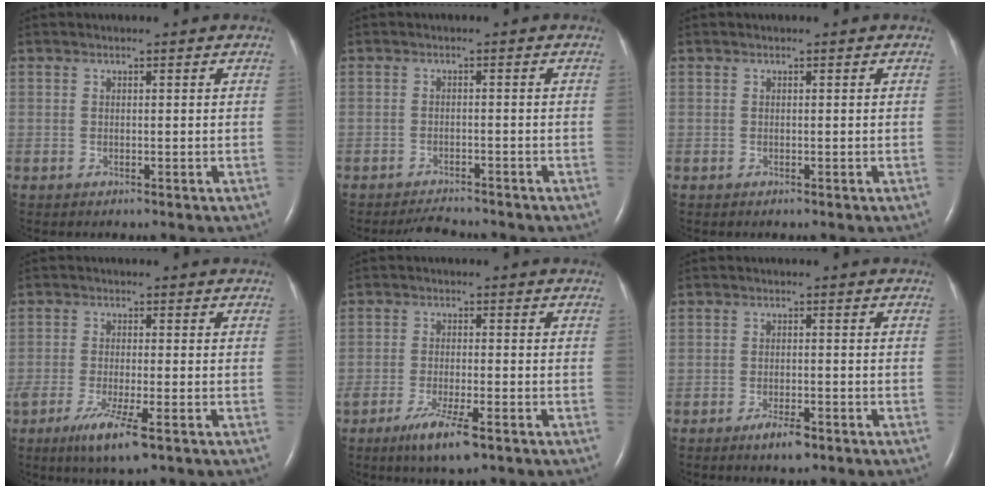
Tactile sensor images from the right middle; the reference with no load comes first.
{"total": 3.4, "force": [-3.3, 0.3, 0.7], "torque": [-0.017, -0.013, -0.054]}
{"total": 0.0}
{"total": 6.7, "force": [-3.7, 0.6, 5.5], "torque": [-0.109, -0.019, -0.063]}
{"total": 6.5, "force": [-3.9, 0.8, 5.1], "torque": [-0.102, -0.015, -0.065]}
{"total": 3.4, "force": [-2.3, 0.8, 2.4], "torque": [-0.049, -0.002, -0.037]}